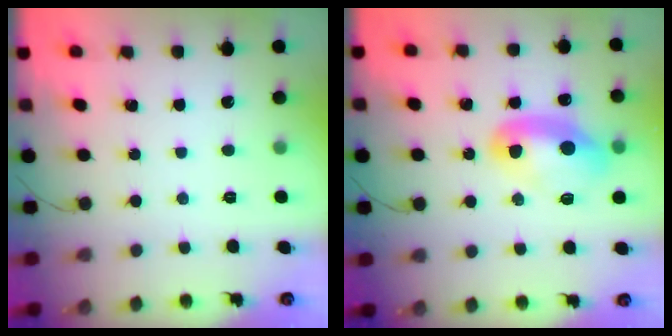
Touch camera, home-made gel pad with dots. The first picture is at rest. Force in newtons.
{"total": 11.4, "press": 11.4, "slide": 0.9}